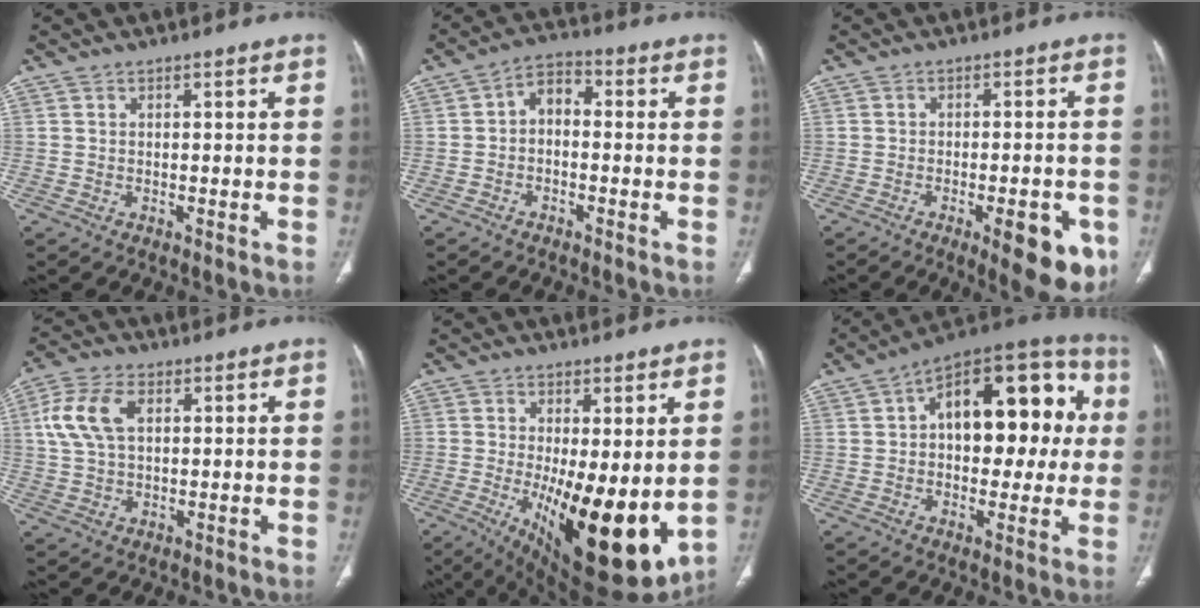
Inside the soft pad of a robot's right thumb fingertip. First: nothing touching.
{"total": 4.9, "force": [-0.6, 3.2, 3.7], "torque": [-0.052, 0.025, -0.024]}
{"total": 11.4, "force": [-4.9, 3.9, 9.5], "torque": [-0.099, 0.003, -0.056]}
{"total": 9.5, "force": [2.6, 5.6, 7.2], "torque": [-0.155, 0.011, 0.051]}
{"total": 19.8, "force": [-2.8, 7.6, 18.0], "torque": [-0.247, -0.039, -0.014]}
{"total": 22.7, "force": [3.3, 12.5, 18.7], "torque": [-0.215, 0.040, 0.038]}